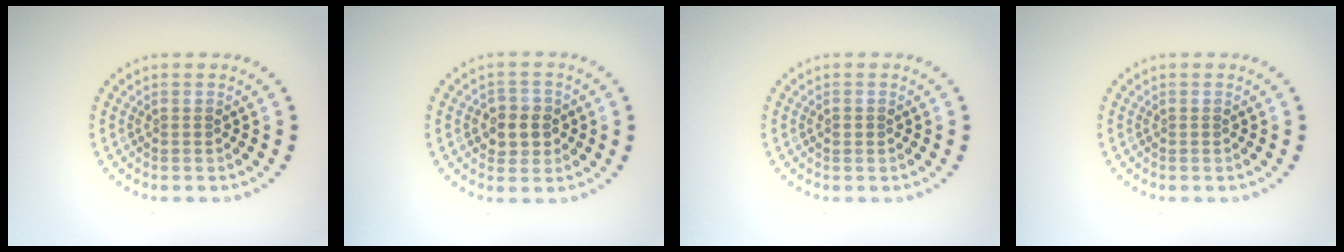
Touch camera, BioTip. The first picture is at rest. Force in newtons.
{"total": 2.8, "press": 2.7, "slide": 0.8}
{"total": 0.7, "press": 0.7, "slide": 0.2}
{"total": 0.0}